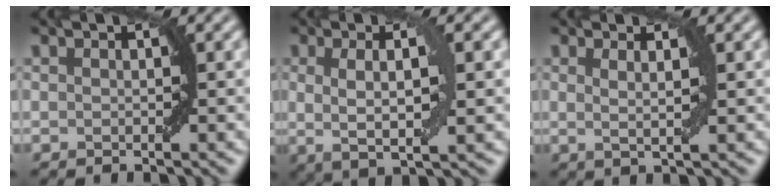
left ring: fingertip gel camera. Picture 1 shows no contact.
{"total": 4.3, "force": [0.4, 0.9, 4.2], "torque": [-0.076, -0.003, 0.008]}
{"total": 1.9, "force": [0.7, 0.4, 1.7], "torque": [-0.025, -0.004, 0.009]}